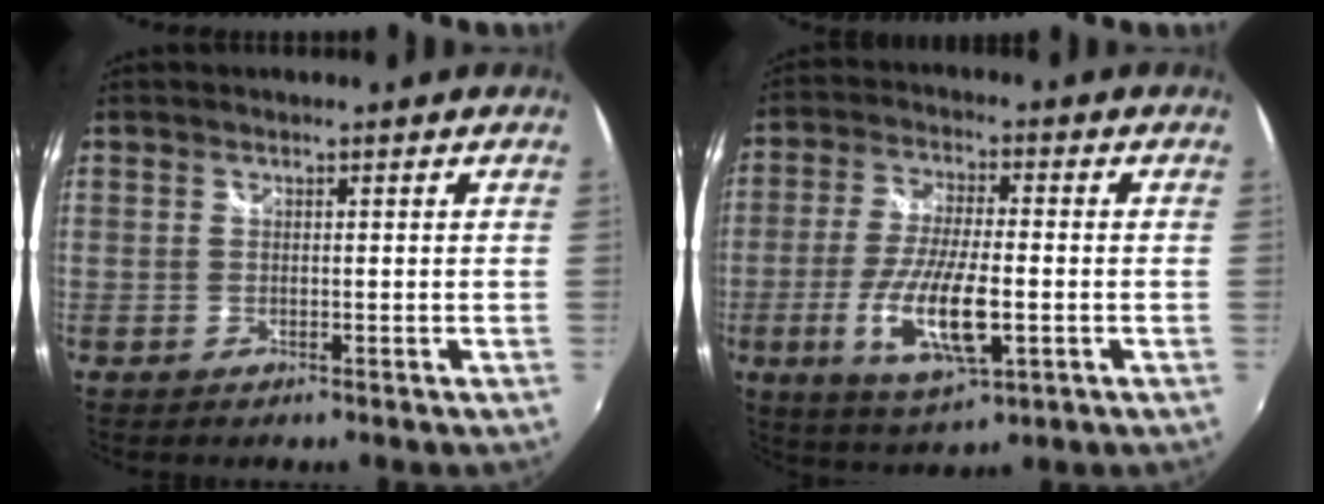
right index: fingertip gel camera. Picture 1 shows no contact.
{"total": 12.8, "force": [-3.7, 3.7, 11.7], "torque": [-0.233, -0.020, -0.065]}